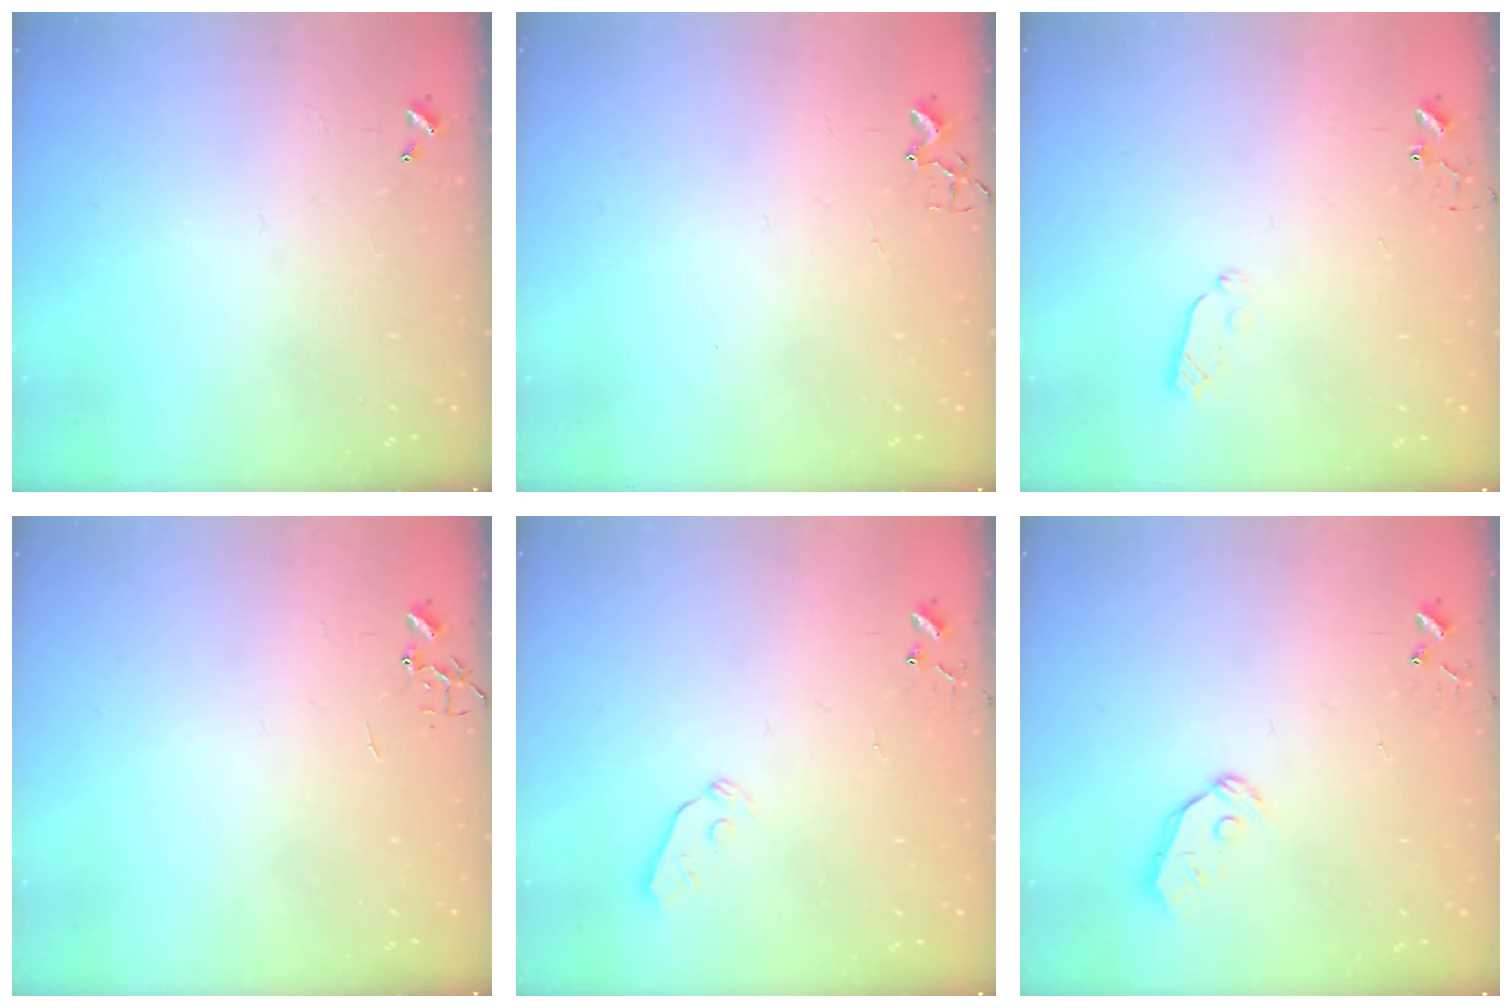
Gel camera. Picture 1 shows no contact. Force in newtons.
{"total": 1.9, "press": 1.9, "slide": 0.2}
{"total": 4.5, "press": 4.5, "slide": 0.4}
{"total": 0.0}
{"total": 3.7, "press": 3.6, "slide": 0.7}
{"total": 6.1, "press": 6.1, "slide": 0.6}